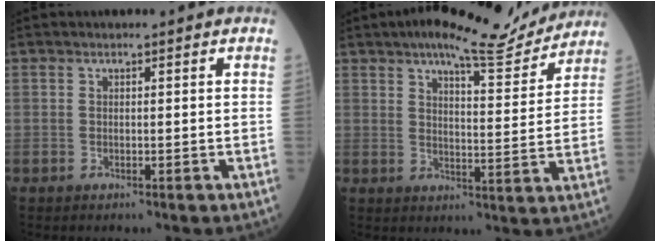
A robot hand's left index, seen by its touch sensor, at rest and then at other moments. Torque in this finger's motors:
{"motor_torque": [1.07, -1.09, 0.49, 0.06]}